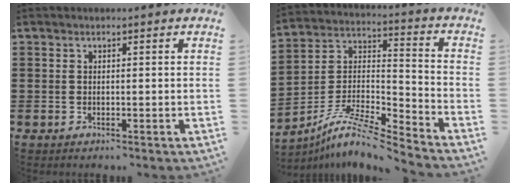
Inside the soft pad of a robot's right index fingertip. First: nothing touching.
{"total": 8.6, "force": [-7.4, 1.1, 4.2], "torque": [-0.092, -0.001, -0.153]}